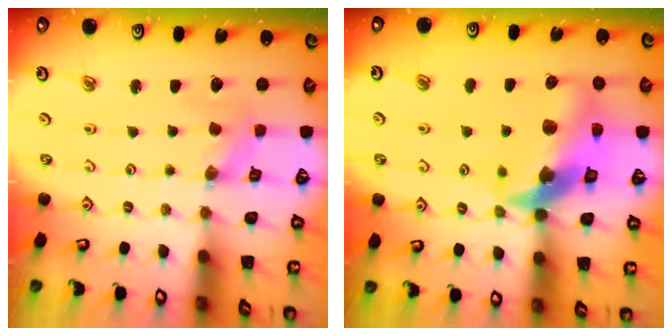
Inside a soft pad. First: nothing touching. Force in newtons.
{"total": 16.6, "press": 16.4, "slide": 2.4}